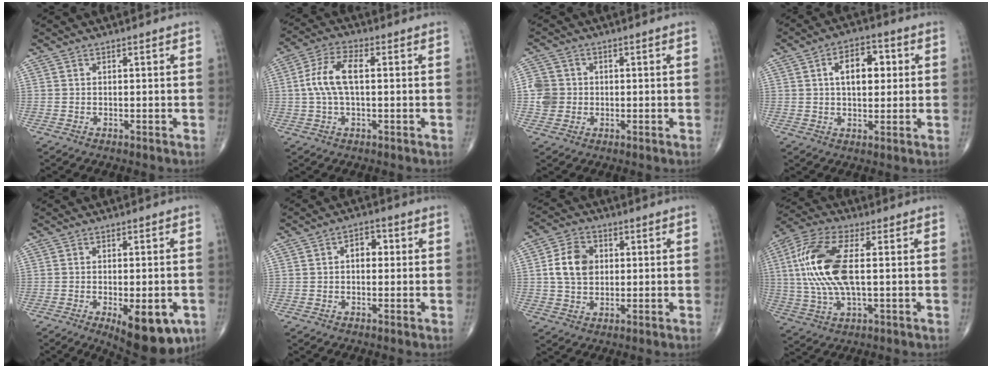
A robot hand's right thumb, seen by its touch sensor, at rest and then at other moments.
{"total": 8.5, "force": [0.7, 3.8, 7.5], "torque": [-0.164, 0.022, 0.011]}
{"total": 5.0, "force": [-0.2, 4.7, 1.6], "torque": [-0.015, 0.006, -0.007]}
{"total": 8.9, "force": [1.8, 5.1, 7.0], "torque": [-0.086, 0.009, 0.025]}
{"total": 12.5, "force": [-5.1, 5.1, 10.3], "torque": [-0.119, -0.003, -0.059]}
{"total": 3.8, "force": [0.3, 2.5, 2.8], "torque": [-0.028, 0.013, -0.002]}
{"total": 8.4, "force": [1.1, 6.3, 5.4], "torque": [-0.081, 0.006, 0.016]}
{"total": 16.5, "force": [1.8, 6.8, 14.9], "torque": [-0.332, 0.011, 0.032]}